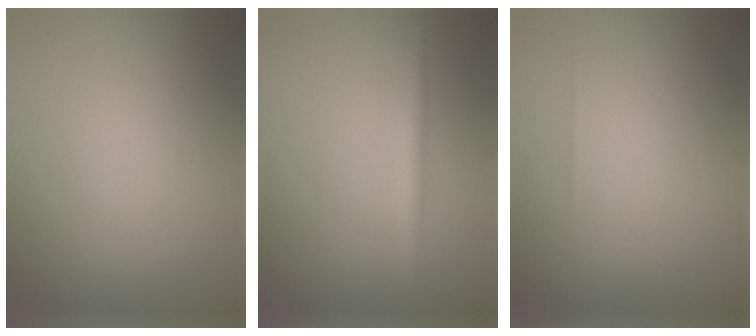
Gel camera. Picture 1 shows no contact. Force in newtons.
{"total": 2.2, "press": 2.2, "slide": 0.0}
{"total": 0.0}